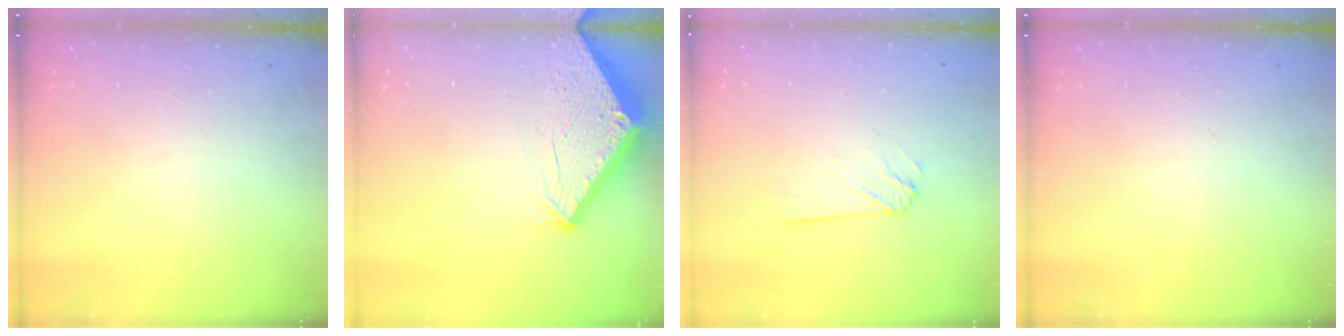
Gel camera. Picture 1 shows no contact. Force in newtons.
{"total": 2.9, "press": 2.9, "slide": 0.1}
{"total": 1.8, "press": 1.8, "slide": 0.0}
{"total": 0.0}